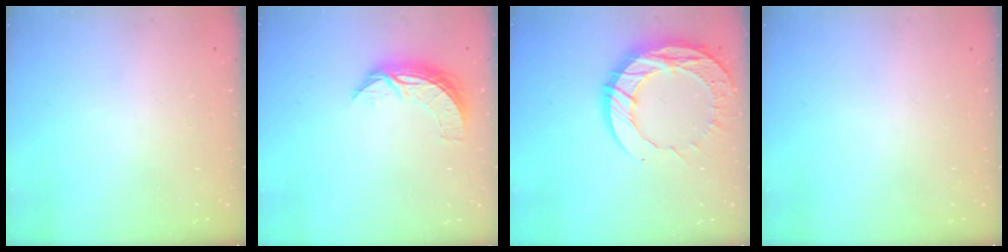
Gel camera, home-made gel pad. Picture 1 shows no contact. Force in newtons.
{"total": 7.3, "press": 7.3, "slide": 0.2}
{"total": 16.1, "press": 16.1, "slide": 1.3}
{"total": 0.0}